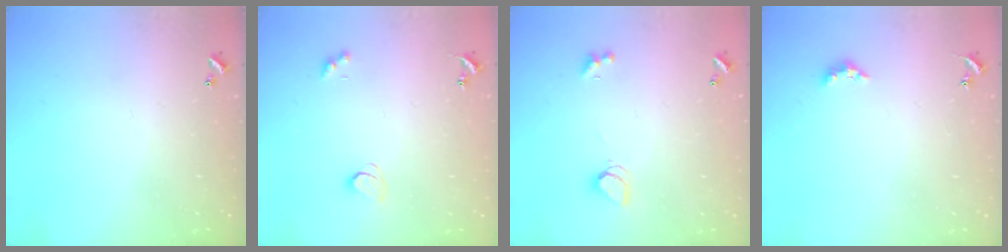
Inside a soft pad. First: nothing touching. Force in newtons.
{"total": 2.1, "press": 2.0, "slide": 0.7}
{"total": 2.2, "press": 2.1, "slide": 0.5}
{"total": 2.8, "press": 2.7, "slide": 0.6}